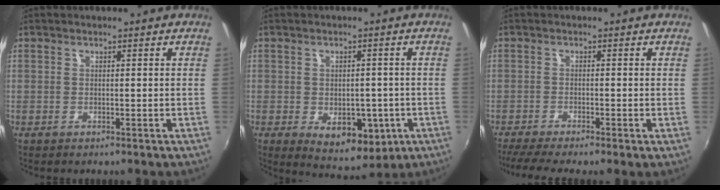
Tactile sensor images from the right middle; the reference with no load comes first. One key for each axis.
{"total": 9.4, "fx": -3.2, "fy": 5.9, "fz": 6.7, "tx": -0.096, "ty": -0.013, "tz": -0.030}
{"total": 6.0, "fx": -4.4, "fy": 0.1, "fz": 4.0, "tx": -0.084, "ty": -0.024, "tz": -0.079}